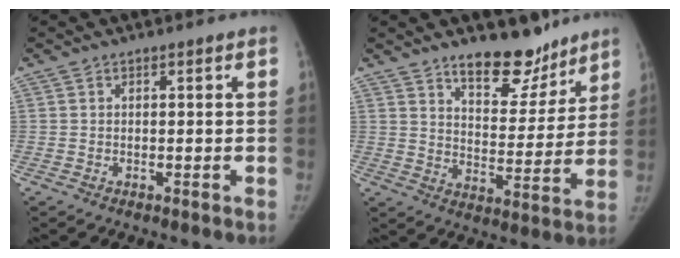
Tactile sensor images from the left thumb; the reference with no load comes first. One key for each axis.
{"total": 12.6, "fx": 9.9, "fy": 5.6, "fz": 5.5, "tx": -0.034, "ty": -0.074, "tz": 0.156}